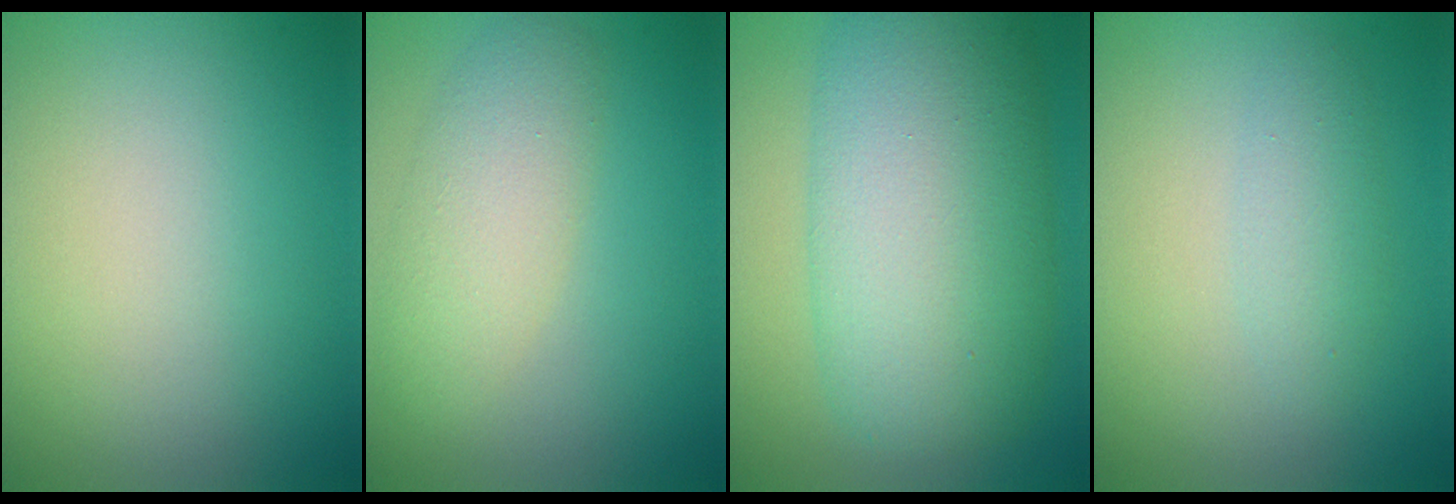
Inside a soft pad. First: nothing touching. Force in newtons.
{"total": 3.6, "press": 3.6, "slide": 0.4}
{"total": 11.8, "press": 11.8, "slide": 0.2}
{"total": 1.8, "press": 1.8, "slide": 0.0}